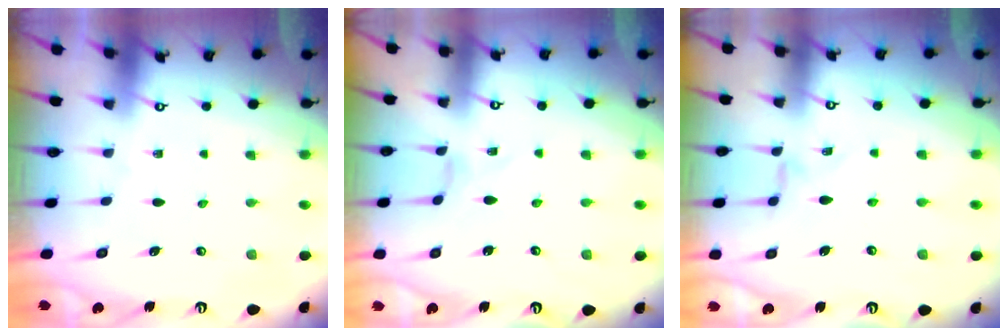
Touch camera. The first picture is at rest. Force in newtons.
{"total": 0.0}
{"total": 2.0, "press": 1.9, "slide": 0.4}